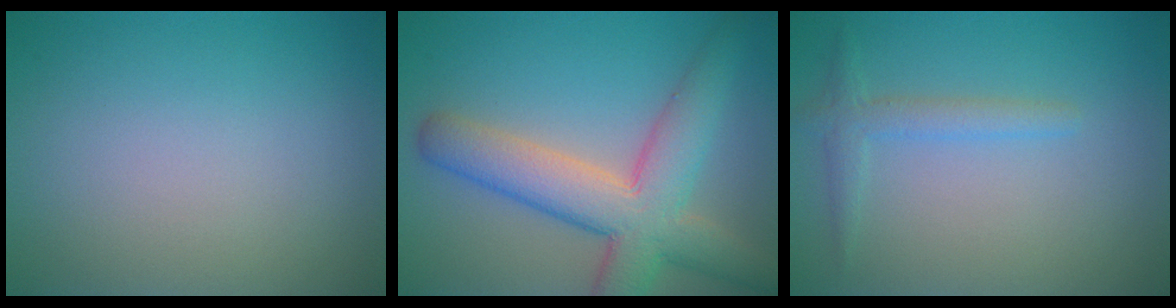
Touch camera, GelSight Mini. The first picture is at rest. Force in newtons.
{"total": 8.1, "press": 8.1, "slide": 0.6}
{"total": 1.9, "press": 1.9, "slide": 0.1}